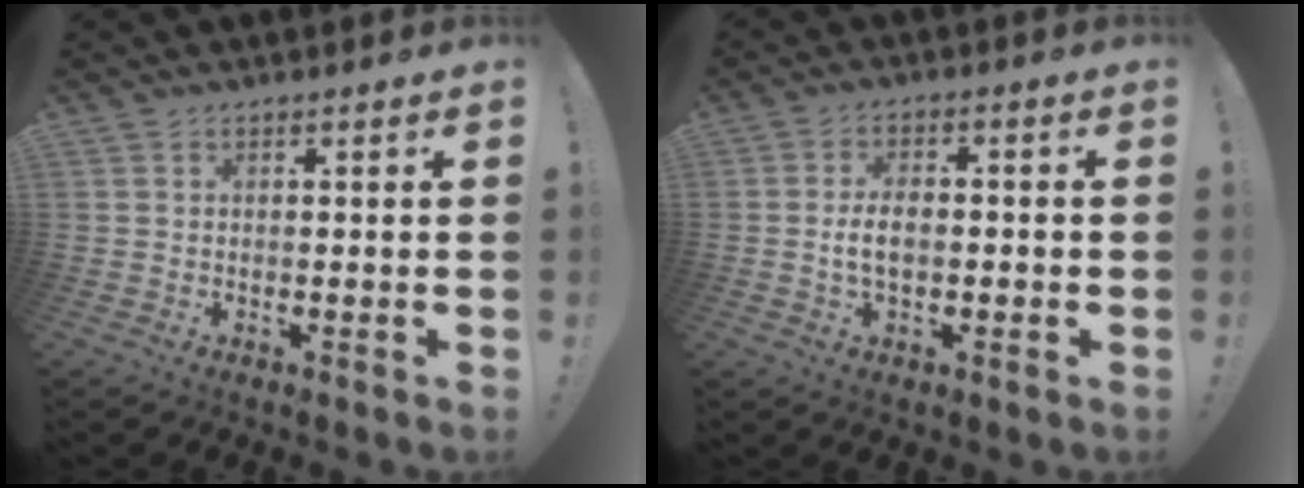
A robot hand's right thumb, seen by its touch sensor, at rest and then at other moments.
{"total": 5.8, "force": [-0.9, 3.3, 4.8], "torque": [-0.073, 0.006, -0.017]}